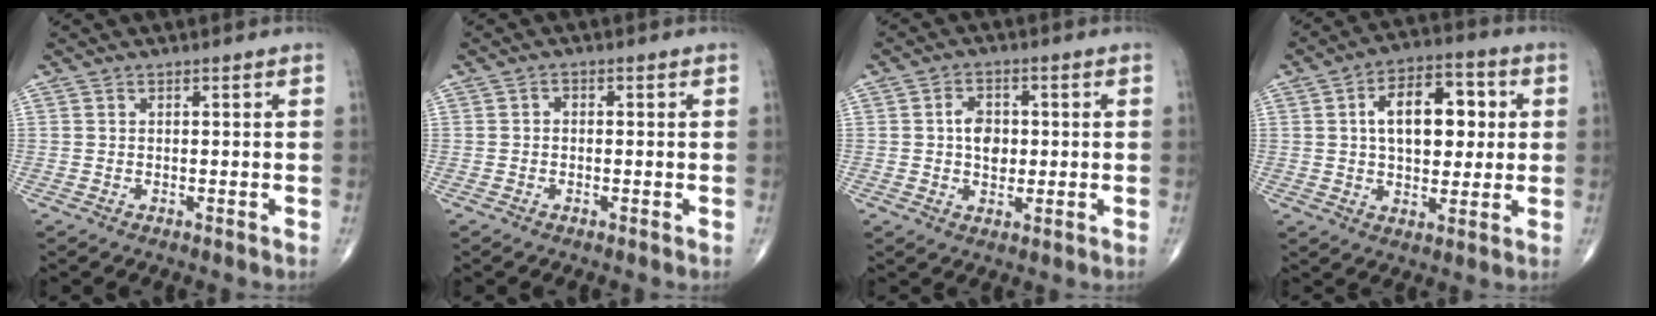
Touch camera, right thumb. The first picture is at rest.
{"total": 1.1, "force": [-0.1, 0.9, 0.6], "torque": [-0.003, 0.003, -0.008]}
{"total": 5.7, "force": [0.2, 4.0, 4.0], "torque": [-0.046, 0.002, 0.001]}
{"total": 14.2, "force": [2.5, 8.3, 11.2], "torque": [-0.138, 0.014, 0.035]}